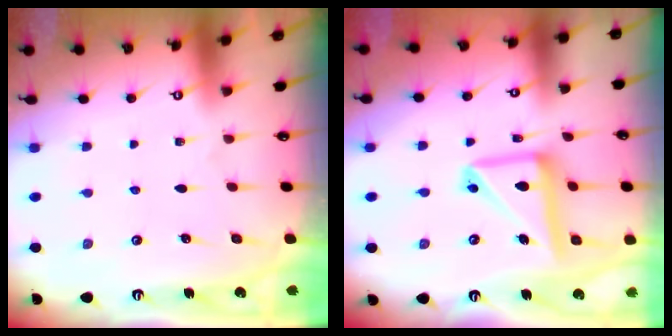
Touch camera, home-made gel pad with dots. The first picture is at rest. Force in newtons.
{"total": 15.5, "press": 15.4, "slide": 1.5}